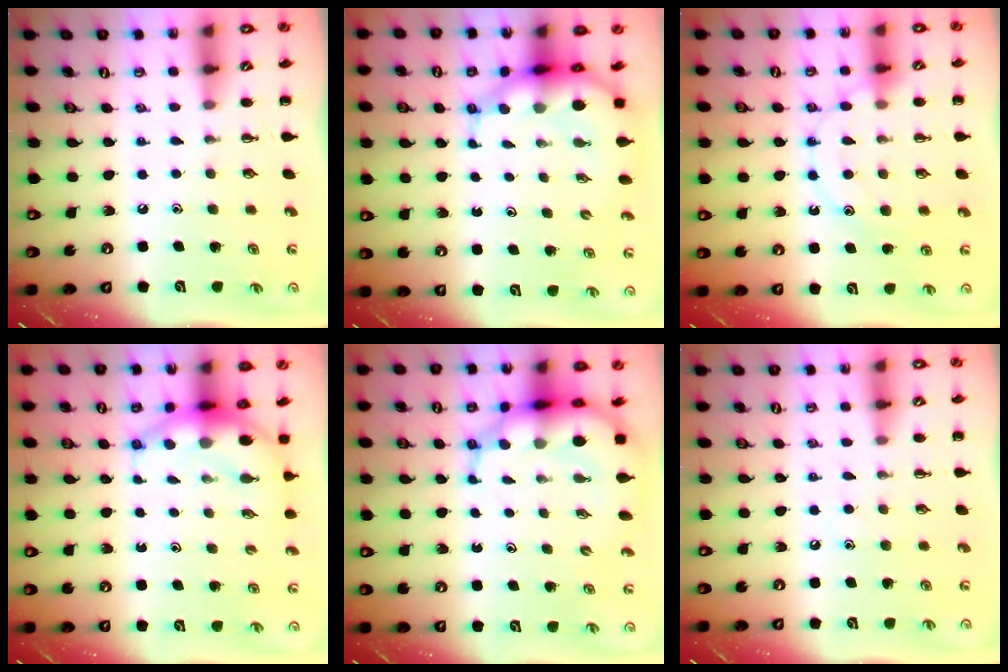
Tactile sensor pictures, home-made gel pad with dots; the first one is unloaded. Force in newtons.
{"total": 8.4, "press": 8.0, "slide": 2.6}
{"total": 12.0, "press": 12.0, "slide": 0.9}
{"total": 7.1, "press": 6.9, "slide": 1.6}
{"total": 10.5, "press": 10.1, "slide": 2.8}
{"total": 6.1, "press": 5.9, "slide": 1.4}